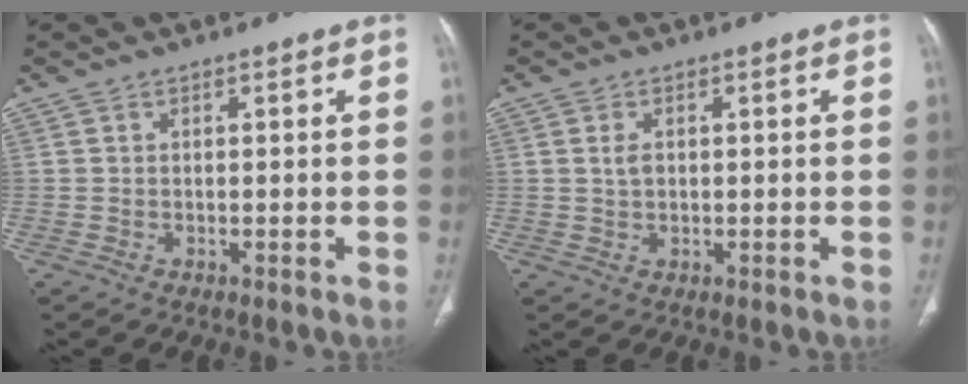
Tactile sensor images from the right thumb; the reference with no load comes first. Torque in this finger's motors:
{"motor_torque": [0.61, -0.75, 0.08, -0.61, 0.00]}